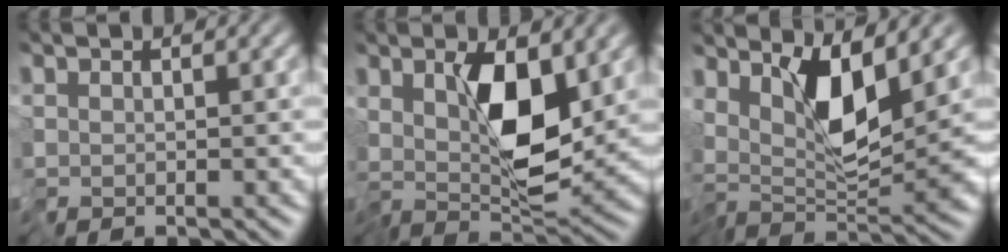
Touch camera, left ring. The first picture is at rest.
{"total": 6.1, "force": [1.2, 2.0, 5.6], "torque": [-0.094, -0.017, 0.022]}
{"total": 6.0, "force": [2.3, 1.2, 5.4], "torque": [-0.095, -0.017, 0.038]}